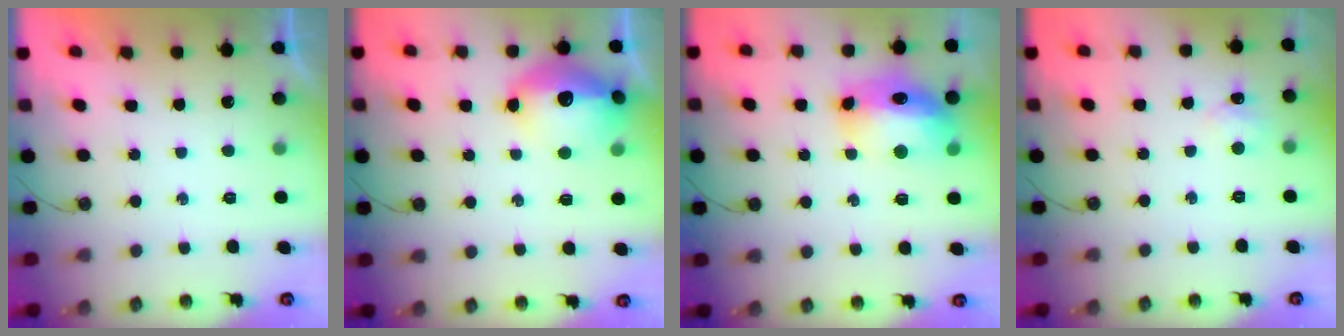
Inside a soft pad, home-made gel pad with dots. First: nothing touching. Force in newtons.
{"total": 15.8, "press": 15.7, "slide": 1.4}
{"total": 13.9, "press": 13.9, "slide": 1.2}
{"total": 6.9, "press": 6.8, "slide": 1.0}